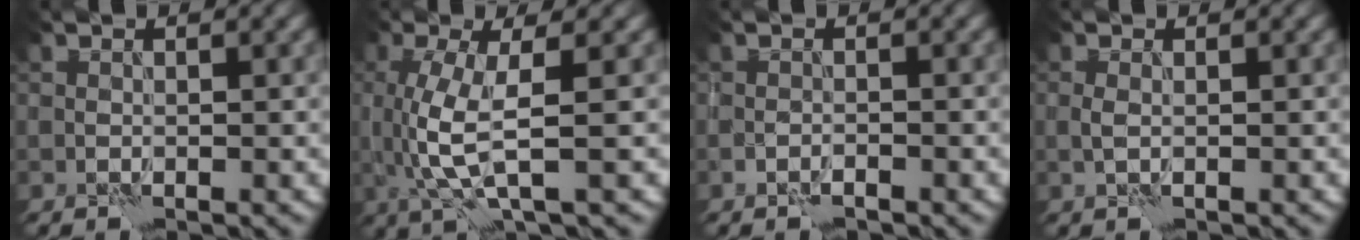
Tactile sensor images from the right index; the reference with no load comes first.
{"total": 5.2, "force": [0.0, 1.4, 5.0], "torque": [-0.114, -0.004, 0.001]}
{"total": 1.3, "force": [-1.0, 0.4, 0.7], "torque": [-0.016, 0.001, -0.022]}
{"total": 0.7, "force": [0.2, 0.2, 0.6], "torque": [-0.016, -0.003, 0.004]}